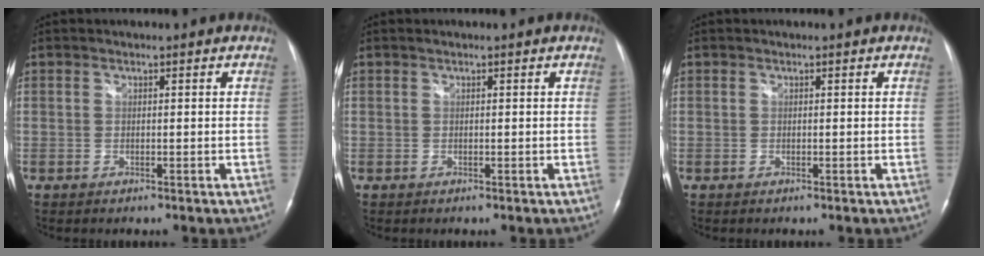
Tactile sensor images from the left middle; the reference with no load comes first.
{"total": 0.0}
{"total": 0.0}